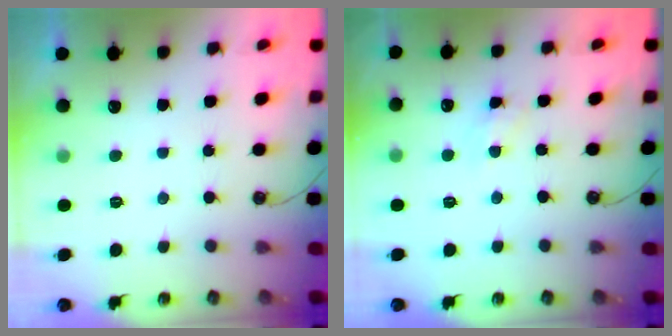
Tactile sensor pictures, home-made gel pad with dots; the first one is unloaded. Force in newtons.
{"total": 5.0, "press": 4.9, "slide": 0.8}